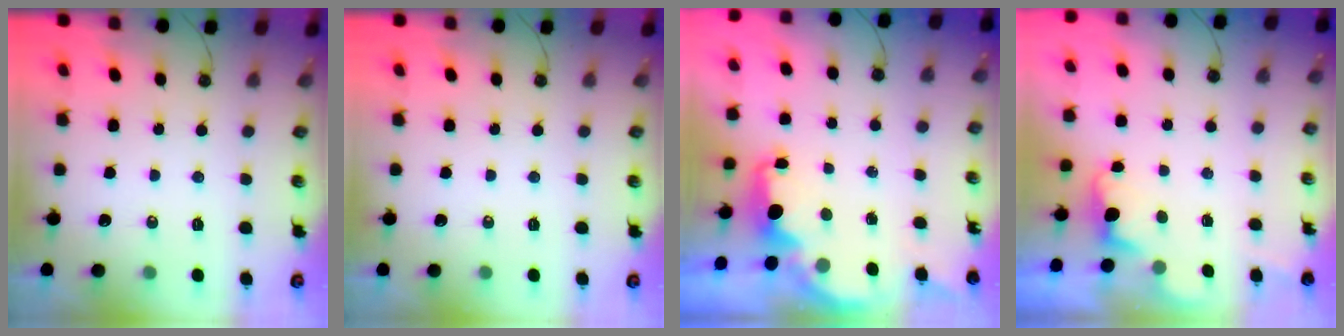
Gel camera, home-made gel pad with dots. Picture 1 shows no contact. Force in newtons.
{"total": 0.0}
{"total": 2.8, "press": 2.7, "slide": 0.9}
{"total": 0.9, "press": 0.6, "slide": 0.7}